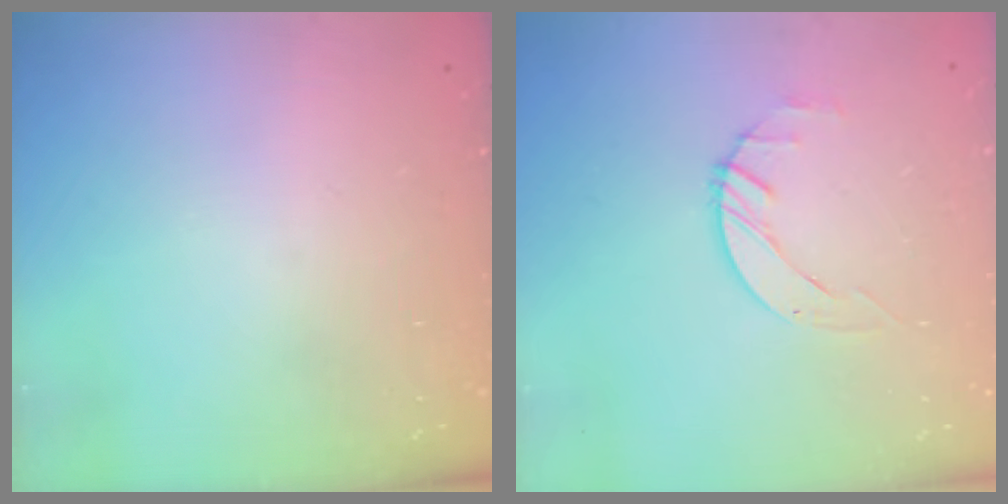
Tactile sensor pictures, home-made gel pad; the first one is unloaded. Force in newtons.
{"total": 1.4, "press": 1.4, "slide": 0.2}